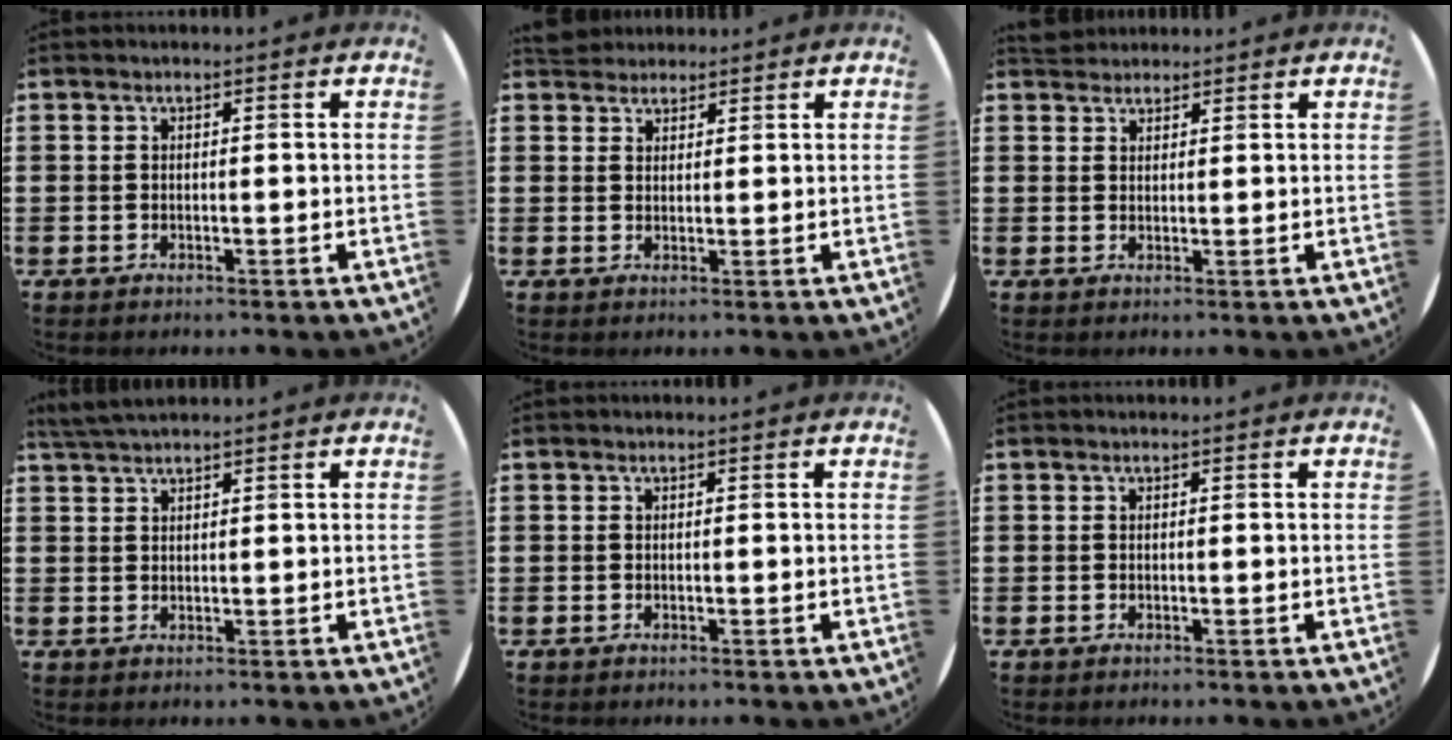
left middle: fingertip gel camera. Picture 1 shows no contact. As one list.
[{"total": 2.8, "force": [2.6, 0.8, 0.0], "torque": [0.003, -0.004, 0.050]}, {"total": 2.0, "force": [1.9, 0.6, 0.1], "torque": [0.003, 0.002, 0.036]}, {"total": 2.2, "force": [2.1, 0.1, 0.8], "torque": [-0.019, 0.003, 0.040]}, {"total": 0.0}, {"total": 0.0}]